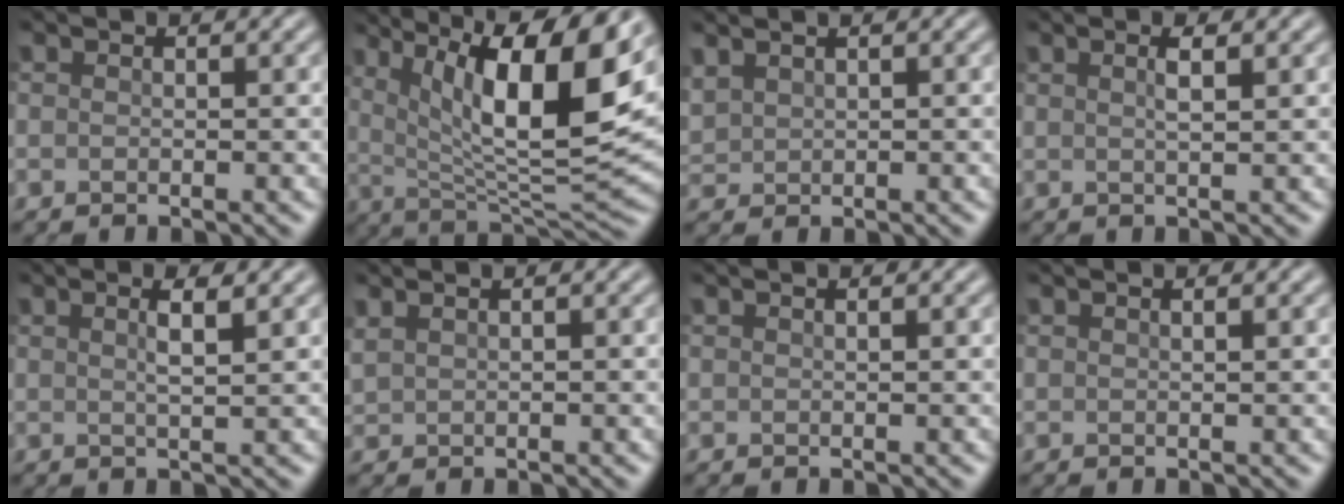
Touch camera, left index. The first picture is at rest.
{"total": 14.0, "force": [5.1, 4.3, 12.3], "torque": [-0.203, -0.005, 0.088]}
{"total": 1.6, "force": [1.2, 0.9, 0.6], "torque": [-0.022, 0.006, 0.030]}
{"total": 1.7, "force": [0.6, 0.4, 1.5], "torque": [-0.024, 0.005, 0.007]}
{"total": 2.5, "force": [1.0, 0.6, 2.2], "torque": [-0.031, 0.005, 0.012]}
{"total": 1.2, "force": [1.1, 0.3, 0.5], "torque": [-0.019, 0.004, 0.026]}
{"total": 0.8, "force": [0.6, 0.2, 0.5], "torque": [-0.008, -0.001, 0.003]}
{"total": 1.2, "force": [0.8, 0.4, 0.8], "torque": [-0.008, 0.001, 0.003]}